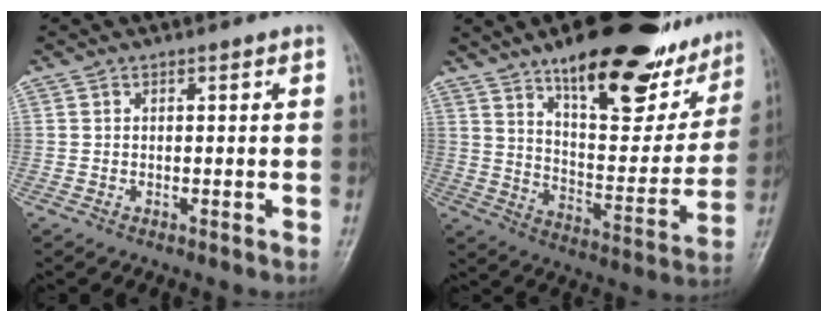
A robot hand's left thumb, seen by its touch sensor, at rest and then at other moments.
{"total": 26.3, "force": [17.2, 9.7, 17.3], "torque": [-0.195, -0.064, 0.257]}